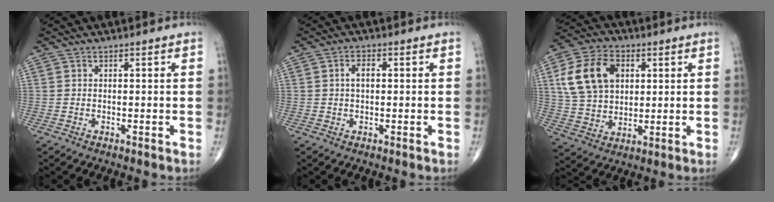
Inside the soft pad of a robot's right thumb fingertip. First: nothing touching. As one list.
[{"total": 2.7, "force": [0.3, 1.5, 2.2], "torque": [-0.040, 0.008, 0.004]}, {"total": 14.4, "force": [4.0, 10.3, 9.2], "torque": [-0.151, 0.004, 0.073]}]